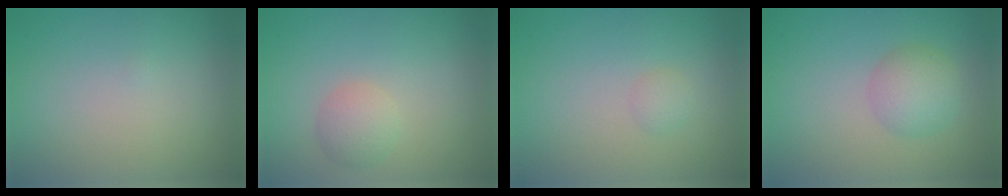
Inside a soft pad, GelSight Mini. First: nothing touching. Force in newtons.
{"total": 2.1, "press": 2.1, "slide": 0.1}
{"total": 0.8, "press": 0.8, "slide": 0.1}
{"total": 3.0, "press": 3.0, "slide": 0.1}